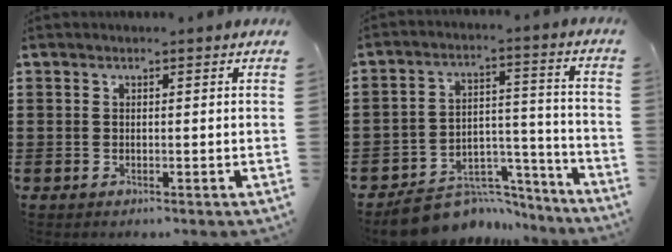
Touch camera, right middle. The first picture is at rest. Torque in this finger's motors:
{"motor_torque": [1.22, -0.92, 0.10, 0.04]}